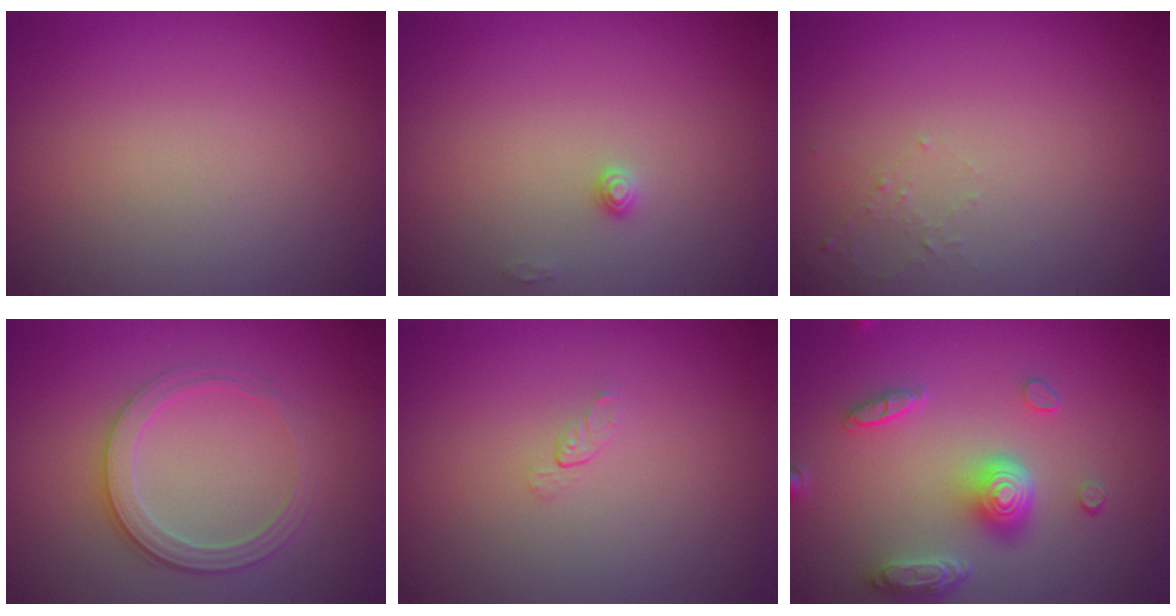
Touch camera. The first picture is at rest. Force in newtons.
{"total": 0.9, "press": 0.9, "slide": 0.1}
{"total": 1.1, "press": 1.0, "slide": 0.4}
{"total": 2.8, "press": 2.6, "slide": 0.8}
{"total": 0.5, "press": 0.3, "slide": 0.4}
{"total": 4.8, "press": 3.7, "slide": 3.0}